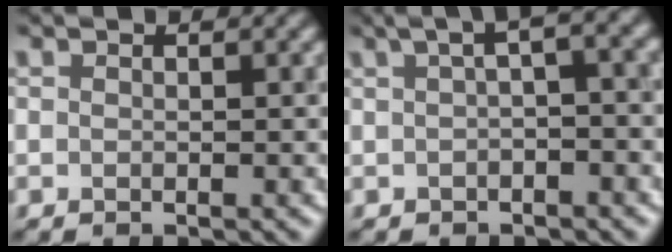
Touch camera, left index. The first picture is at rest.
{"total": 4.6, "force": [1.1, 1.3, 4.3], "torque": [-0.056, 0.022, 0.007]}